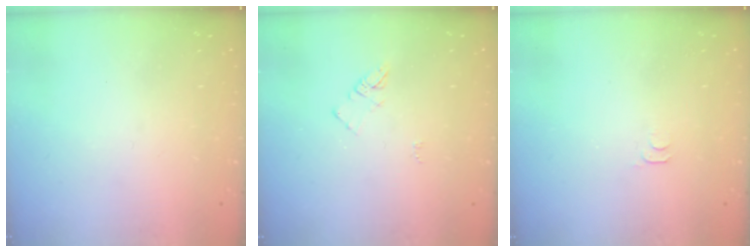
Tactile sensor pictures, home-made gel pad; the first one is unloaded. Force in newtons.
{"total": 3.8, "press": 3.8, "slide": 0.4}
{"total": 3.9, "press": 3.9, "slide": 0.6}